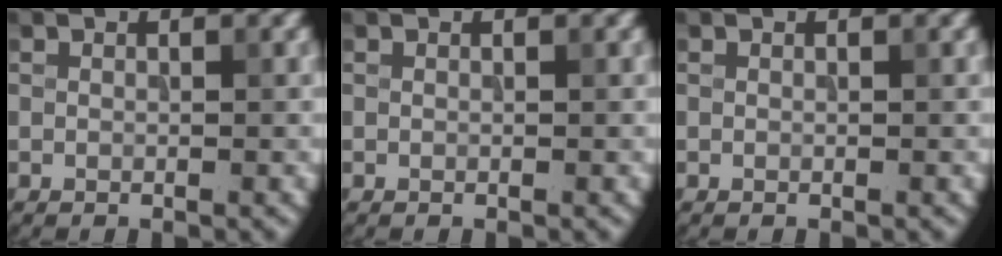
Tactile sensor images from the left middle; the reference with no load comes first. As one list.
[{"total": 0.0}, {"total": 0.0}]